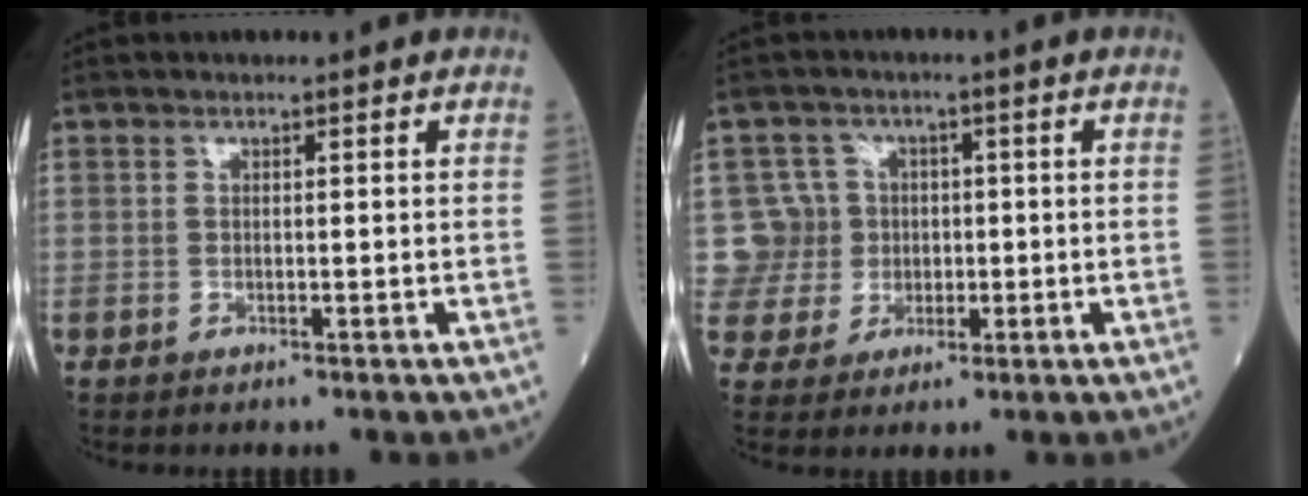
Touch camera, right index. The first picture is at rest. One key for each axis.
{"total": 6.6, "fx": 0.6, "fy": 6.6, "fz": -0.1, "tx": 0.012, "ty": 0.019, "tz": 0.015}